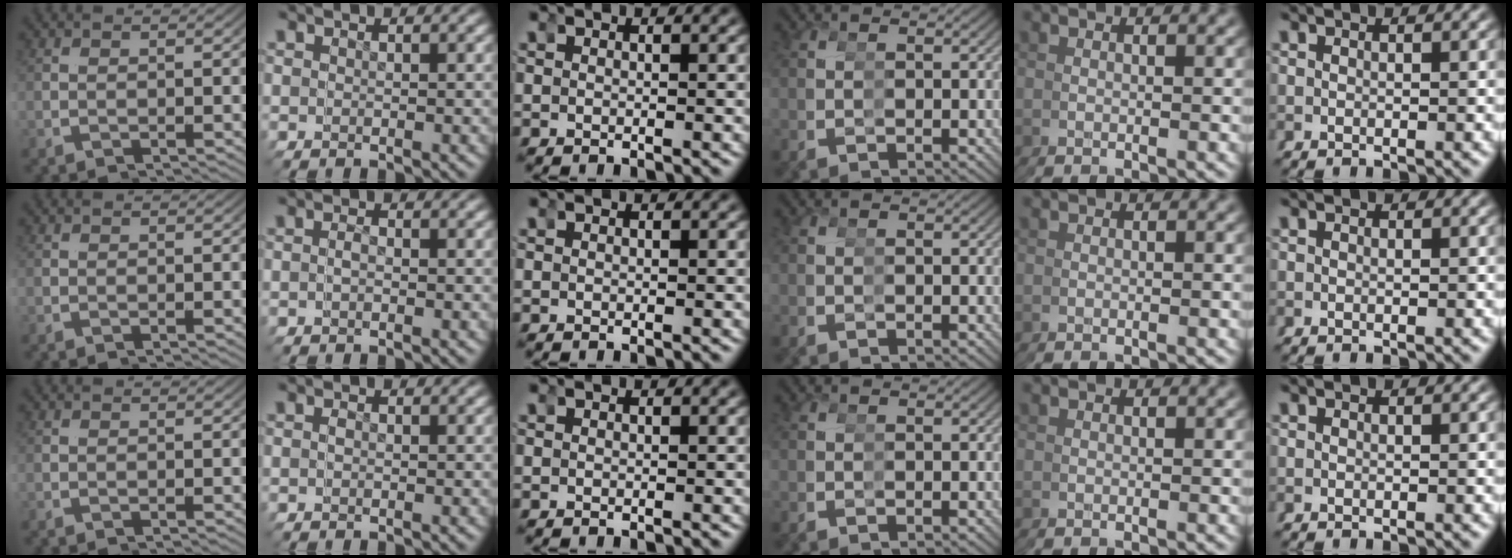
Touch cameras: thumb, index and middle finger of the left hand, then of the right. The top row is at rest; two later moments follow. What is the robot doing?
{"motion": "reach", "object": "condiment"}